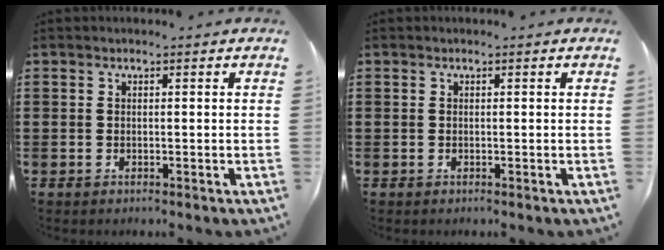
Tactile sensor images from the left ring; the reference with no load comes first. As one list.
[{"total": 0.0}]